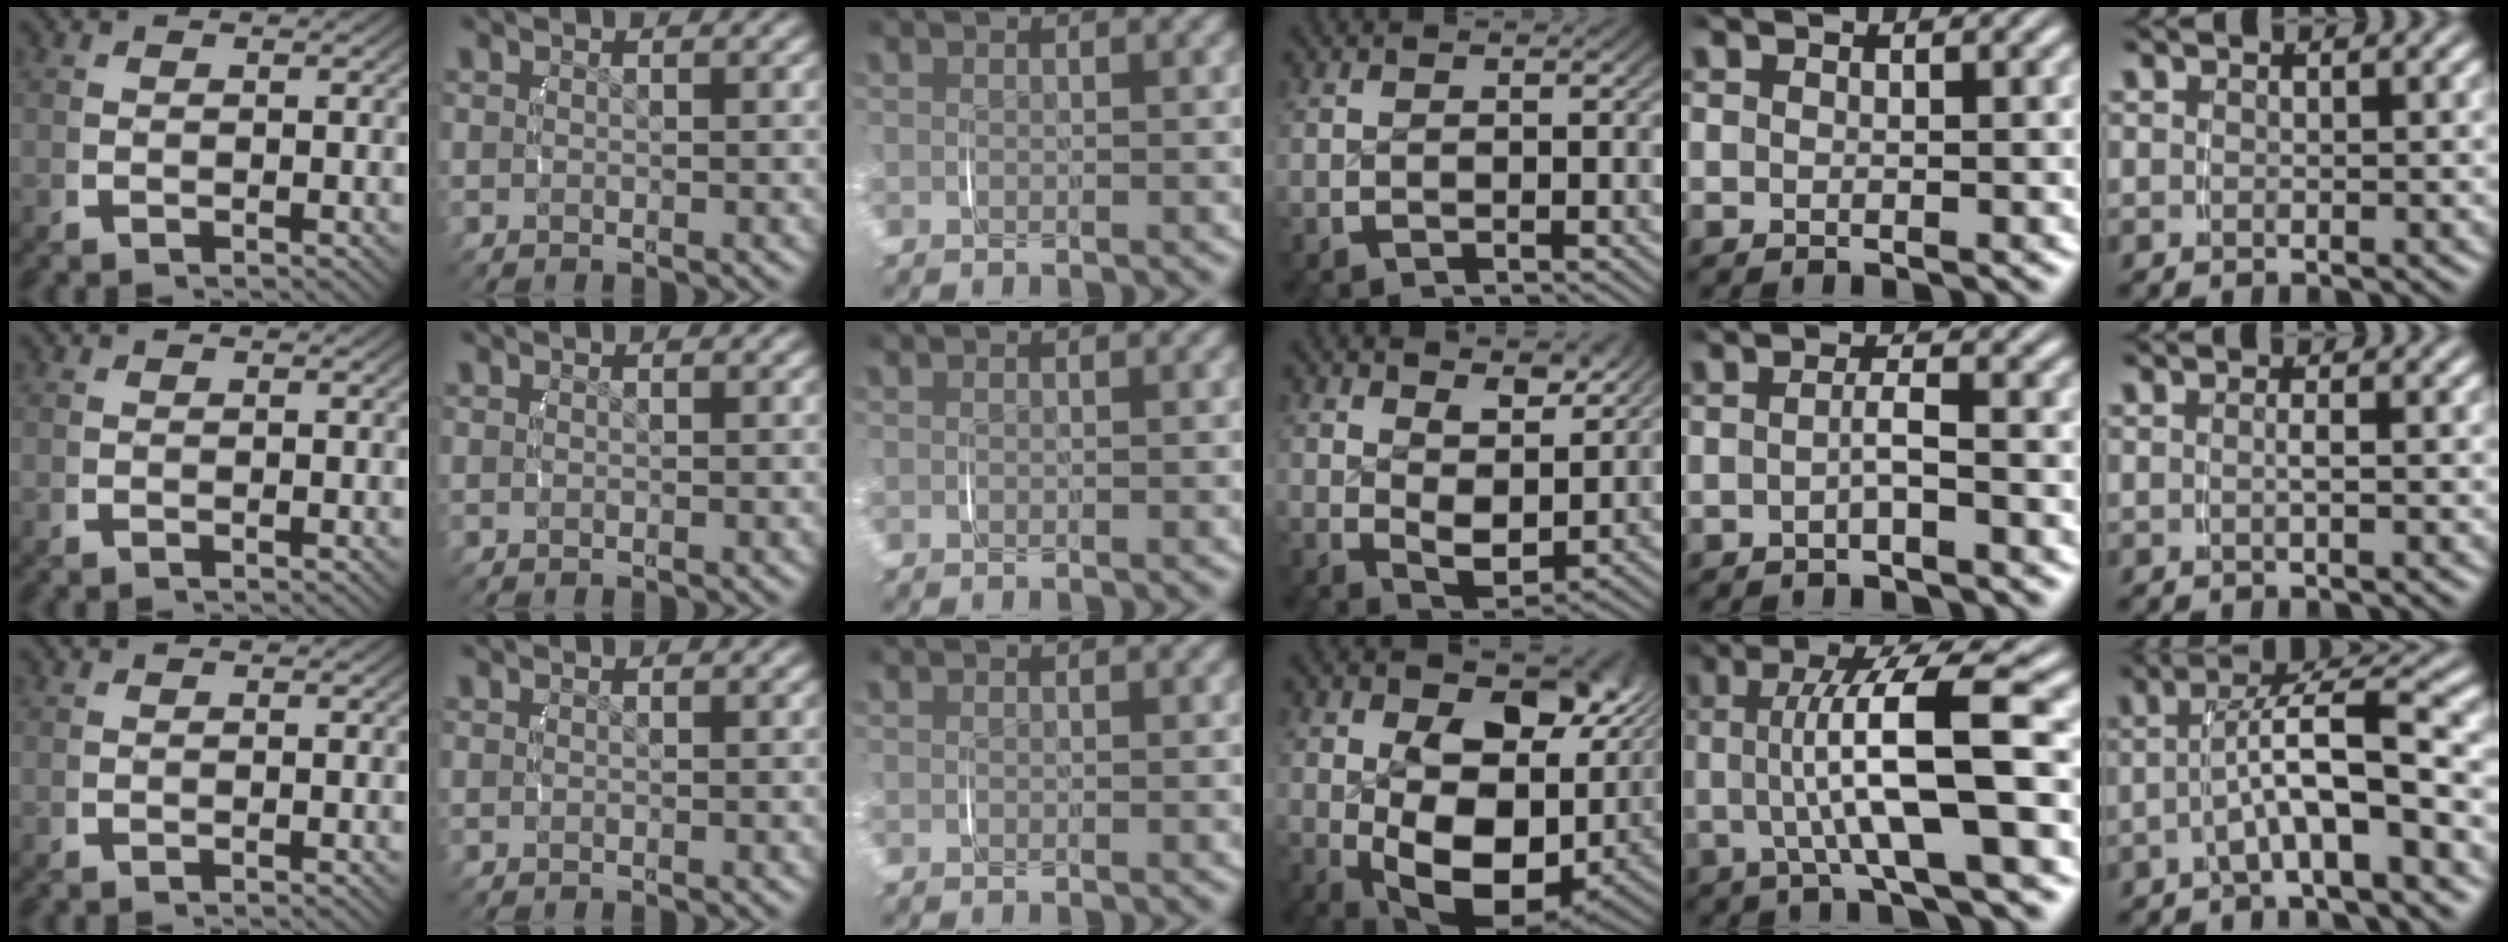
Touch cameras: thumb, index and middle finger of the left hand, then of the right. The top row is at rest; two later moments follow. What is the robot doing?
{"motion": "lift_and_place", "object": "camera"}